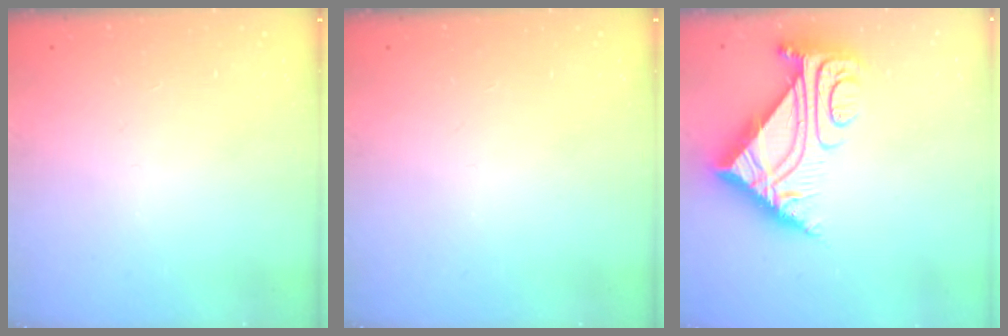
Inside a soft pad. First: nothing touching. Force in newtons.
{"total": 0.0}
{"total": 10.3, "press": 10.2, "slide": 1.2}